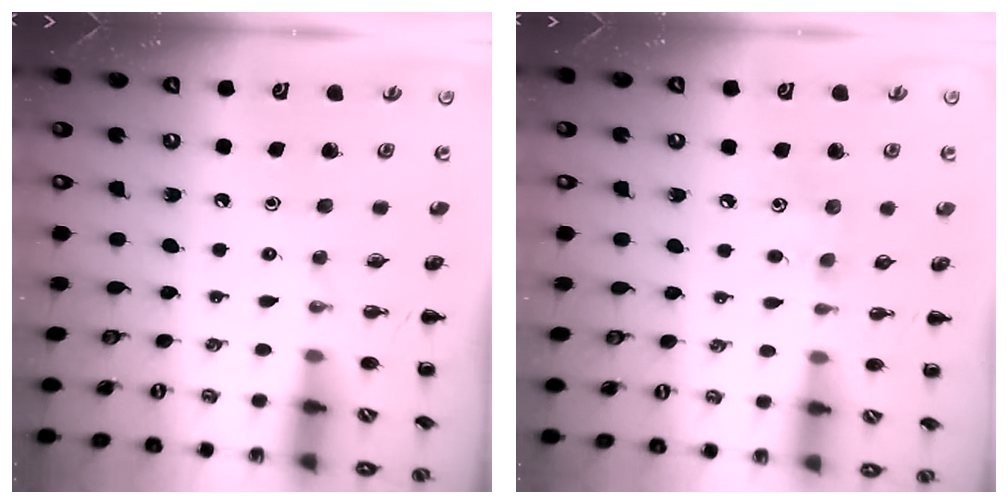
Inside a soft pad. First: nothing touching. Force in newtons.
{"total": 4.5, "press": 4.4, "slide": 1.2}